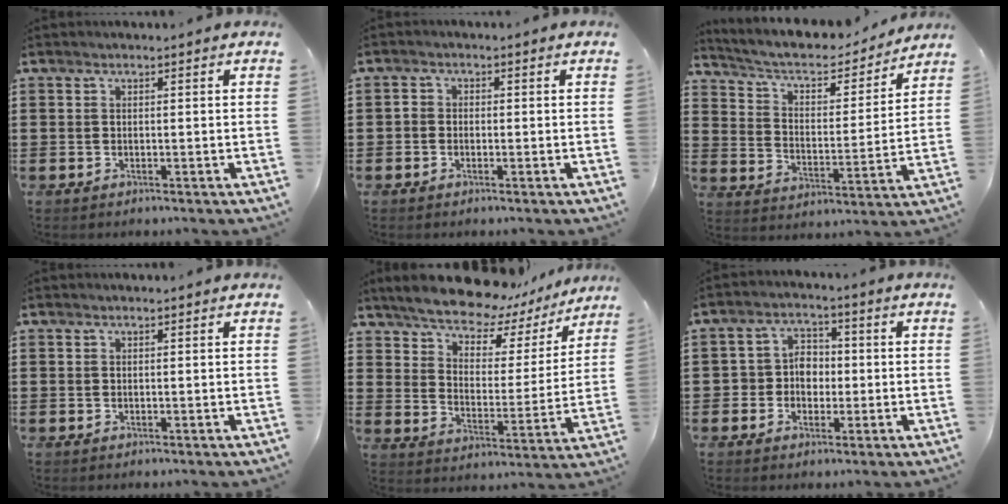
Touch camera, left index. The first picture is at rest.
{"total": 1.3, "force": [-0.6, 1.0, 0.6], "torque": [-0.014, 0.003, -0.013]}
{"total": 6.2, "force": [5.3, 1.8, 2.8], "torque": [-0.079, -0.030, 0.086]}
{"total": 0.0}
{"total": 7.9, "force": [7.5, 1.4, 2.1], "torque": [-0.072, -0.058, 0.127]}
{"total": 4.2, "force": [-0.9, 3.7, 1.6], "torque": [-0.046, 0.012, -0.024]}